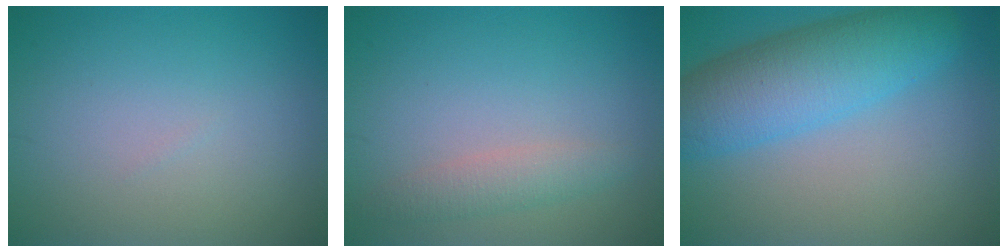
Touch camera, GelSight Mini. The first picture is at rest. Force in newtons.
{"total": 2.0, "press": 2.0, "slide": 0.1}
{"total": 7.9, "press": 7.9, "slide": 0.2}